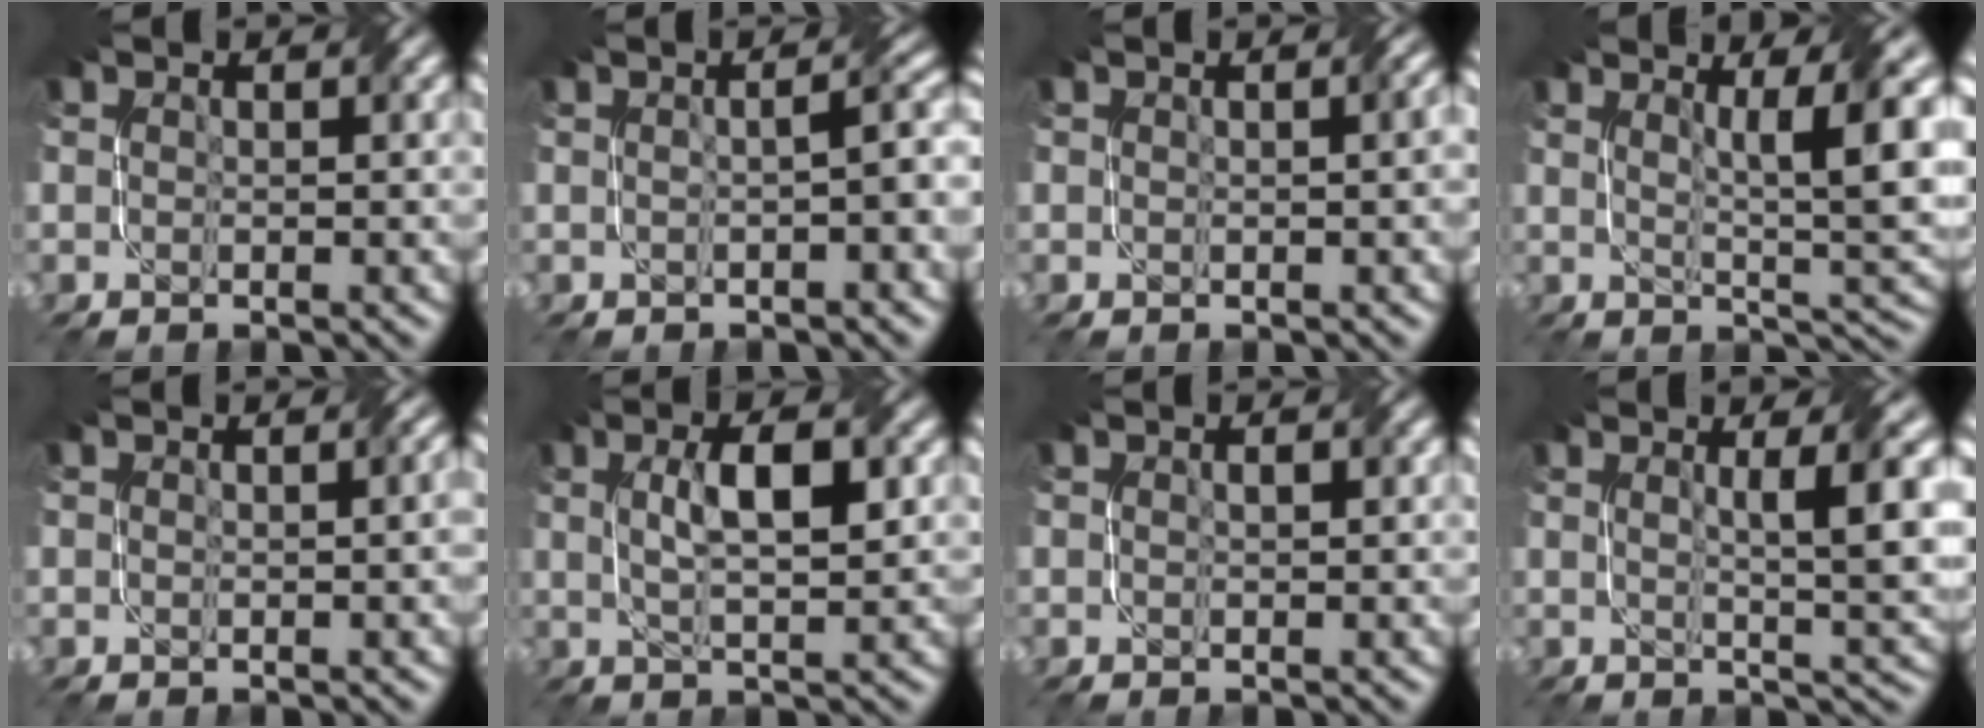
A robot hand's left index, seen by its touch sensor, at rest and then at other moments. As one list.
[{"total": 3.2, "force": [-0.2, 0.8, 3.0], "torque": [-0.033, 0.015, -0.001]}, {"total": 2.0, "force": [0.3, 0.6, 1.9], "torque": [-0.013, 0.007, 0.003]}, {"total": 7.6, "force": [2.3, 1.3, 7.1], "torque": [-0.102, -0.001, 0.042]}, {"total": 2.2, "force": [0.2, 0.8, 2.1], "torque": [-0.022, 0.004, 0.005]}, {"total": 4.9, "force": [1.0, 1.3, 4.6], "torque": [-0.083, 0.007, 0.018]}, {"total": 0.7, "force": [0.1, 0.2, 0.6], "torque": [-0.011, 0.000, 0.000]}, {"total": 6.5, "force": [1.5, 1.3, 6.1], "torque": [-0.076, 0.000, 0.023]}]